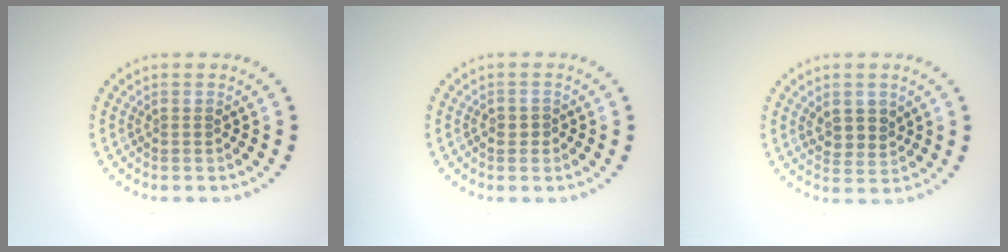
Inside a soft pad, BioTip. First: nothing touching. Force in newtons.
{"total": 0.6, "press": 0.5, "slide": 0.3}
{"total": 2.5, "press": 2.4, "slide": 0.9}